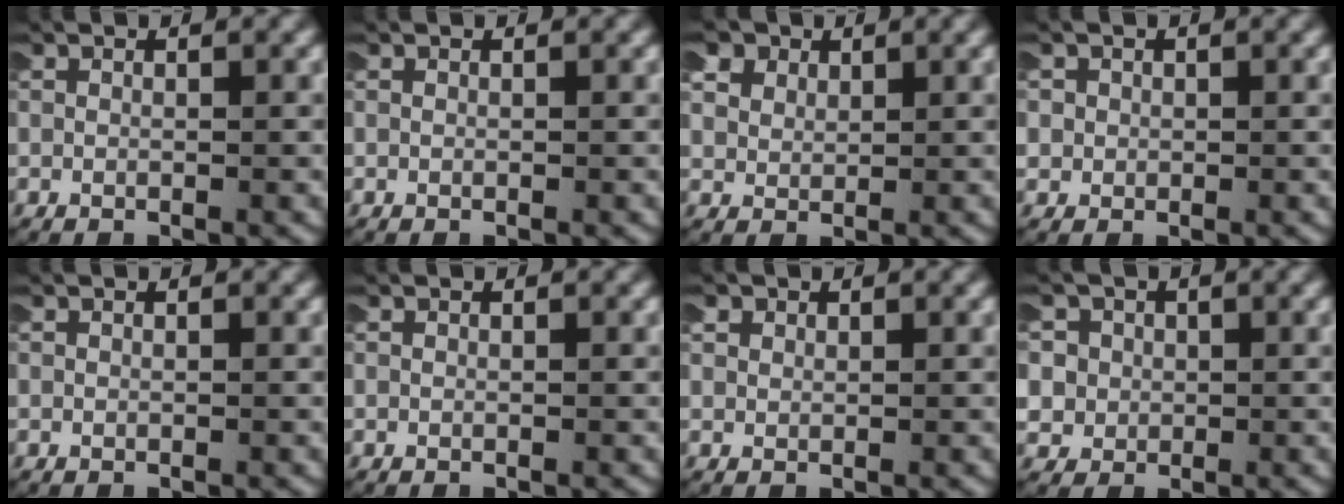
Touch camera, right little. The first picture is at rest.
{"total": 0.0}
{"total": 3.7, "force": [2.1, 2.5, 1.6], "torque": [-0.045, -0.003, 0.036]}
{"total": 1.7, "force": [0.0, 1.7, 0.0], "torque": [-0.008, 0.005, -0.006]}
{"total": 0.0}
{"total": 0.0}
{"total": 1.2, "force": [0.6, 1.0, 0.3], "torque": [-0.014, 0.001, 0.009]}
{"total": 6.2, "force": [0.0, 5.9, 1.9], "torque": [-0.072, -0.015, -0.003]}